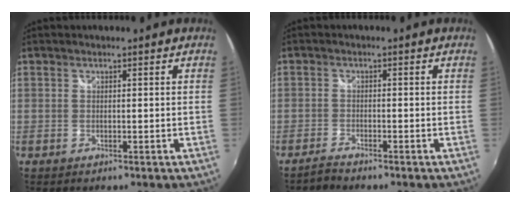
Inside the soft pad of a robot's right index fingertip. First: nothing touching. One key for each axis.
{"total": 2.2, "fx": -2.1, "fy": 0.3, "fz": 0.5, "tx": -0.022, "ty": -0.003, "tz": -0.043}